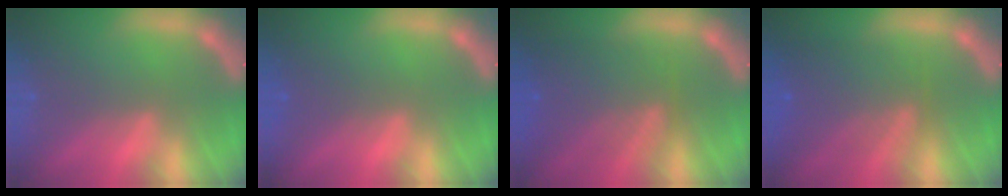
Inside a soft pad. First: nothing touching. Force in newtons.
{"total": 1.5}
{"total": 7.1}
{"total": 6.5}